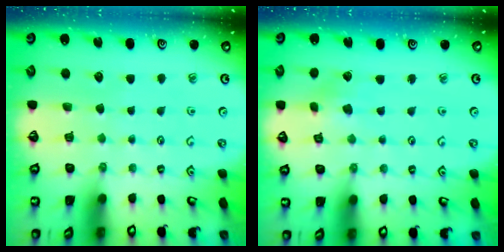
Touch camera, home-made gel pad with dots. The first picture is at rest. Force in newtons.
{"total": 2.7, "press": 2.7, "slide": 0.3}